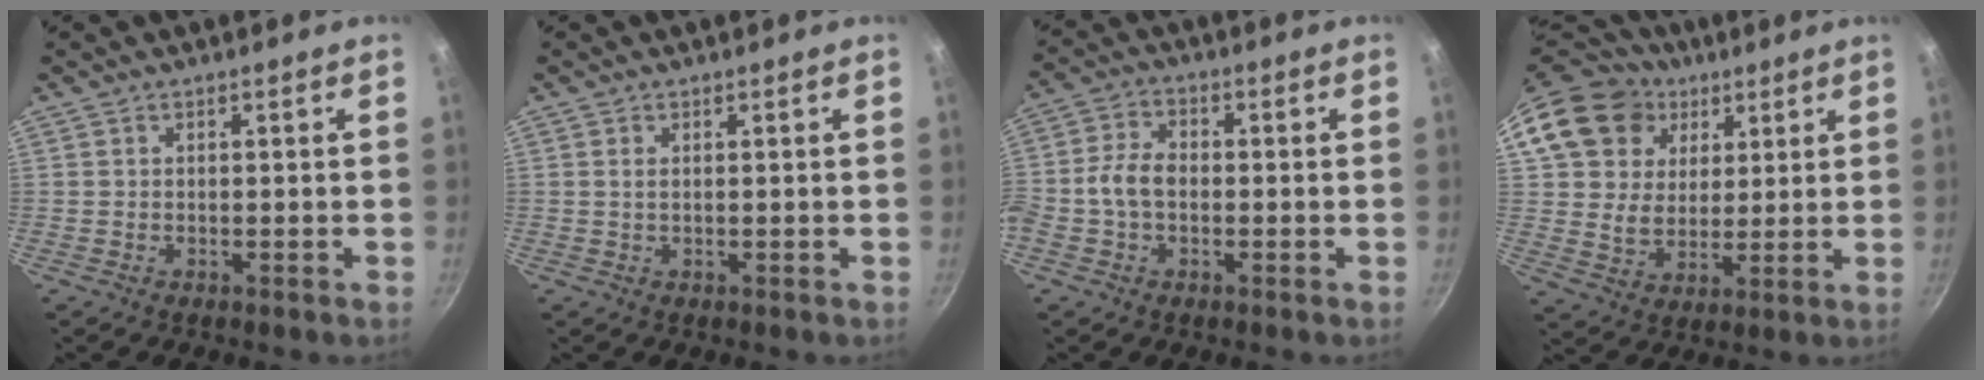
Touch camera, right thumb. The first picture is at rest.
{"total": 0.9, "force": [0.2, 0.4, 0.8], "torque": [-0.015, 0.000, 0.003]}
{"total": 6.4, "force": [-1.0, 4.3, 4.6], "torque": [-0.085, 0.029, -0.030]}
{"total": 18.4, "force": [7.5, 14.7, 7.9], "torque": [-0.130, 0.004, 0.134]}